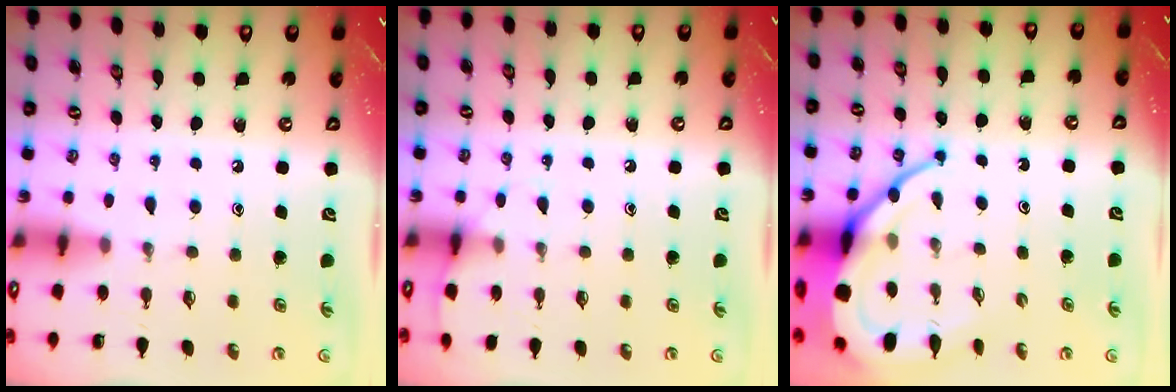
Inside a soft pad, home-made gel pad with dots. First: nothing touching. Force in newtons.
{"total": 5.6, "press": 5.5, "slide": 0.6}
{"total": 12.9, "press": 12.8, "slide": 1.1}